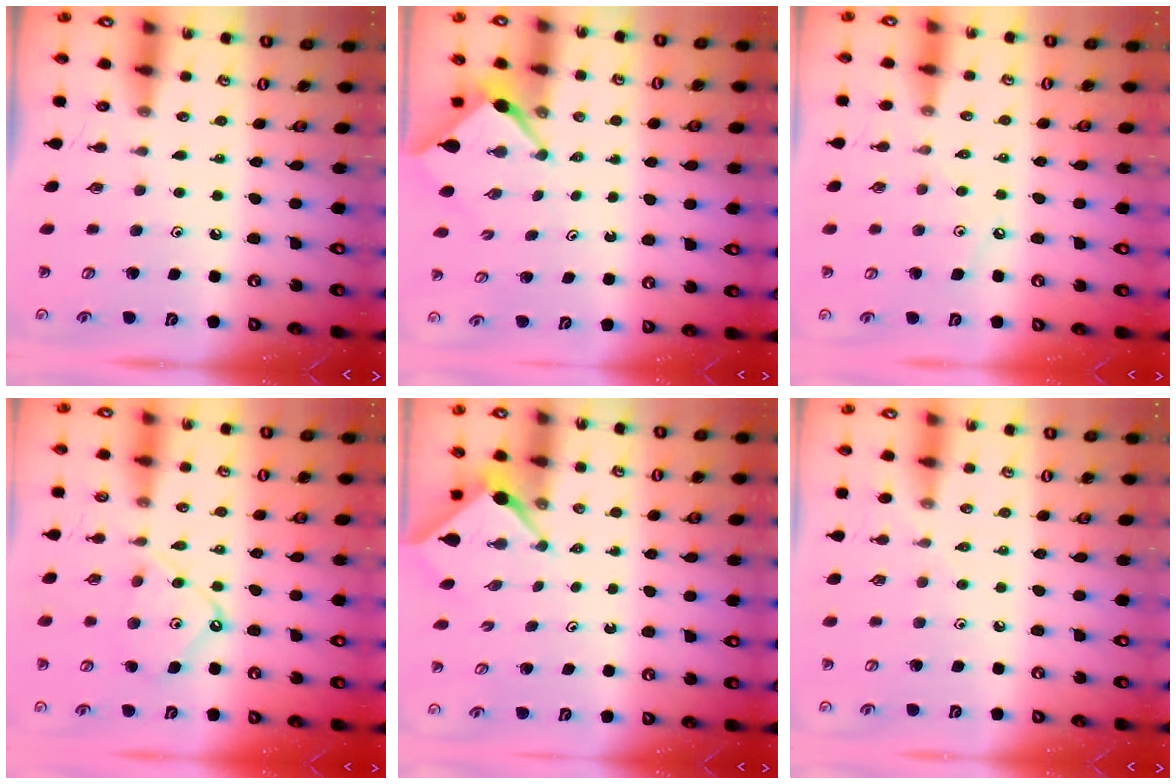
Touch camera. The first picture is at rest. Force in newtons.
{"total": 2.4, "press": 2.4, "slide": 0.2}
{"total": 4.4, "press": 4.4, "slide": 0.5}
{"total": 11.0, "press": 10.9, "slide": 1.0}
{"total": 2.5, "press": 2.5, "slide": 0.3}
{"total": 2.5, "press": 2.5, "slide": 0.5}